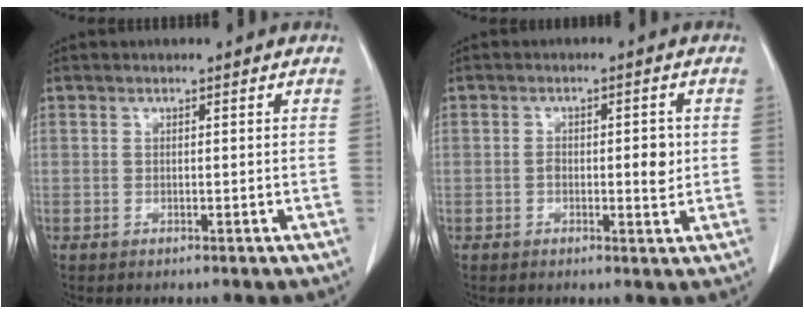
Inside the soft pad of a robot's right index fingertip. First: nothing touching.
{"total": 4.0, "force": [-0.3, 1.6, 3.6], "torque": [-0.053, 0.001, -0.003]}